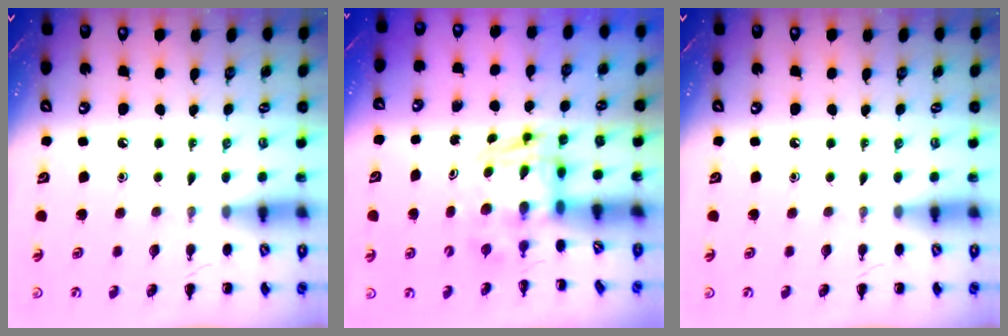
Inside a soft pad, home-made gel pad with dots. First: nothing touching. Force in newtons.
{"total": 2.7, "press": 2.6, "slide": 0.5}
{"total": 0.0}